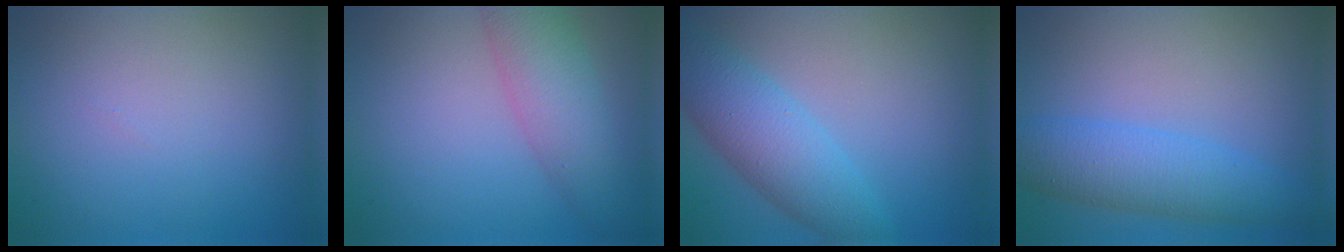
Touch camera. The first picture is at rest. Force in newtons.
{"total": 5.5, "press": 5.5, "slide": 0.3}
{"total": 5.8, "press": 5.8, "slide": 0.1}
{"total": 5.1, "press": 5.1, "slide": 0.3}